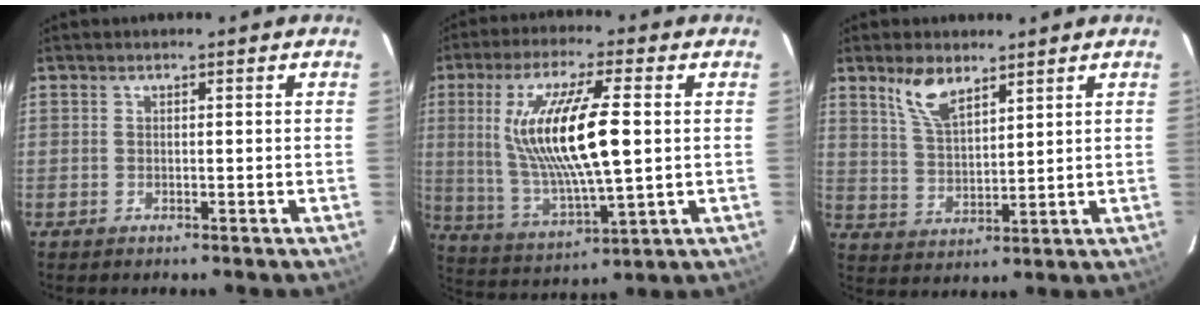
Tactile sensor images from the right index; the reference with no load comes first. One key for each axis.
{"total": 17.6, "fx": 2.5, "fy": 3.9, "fz": 17.0, "tx": -0.326, "ty": -0.007, "tz": 0.059}
{"total": 7.4, "fx": 5.1, "fy": 3.0, "fz": 4.5, "tx": -0.085, "ty": 0.006, "tz": 0.105}